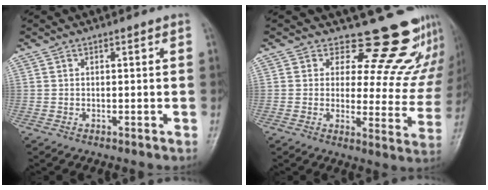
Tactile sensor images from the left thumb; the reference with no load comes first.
{"total": 17.1, "force": [15.6, 6.1, 3.8], "torque": [0.017, -0.140, 0.168]}